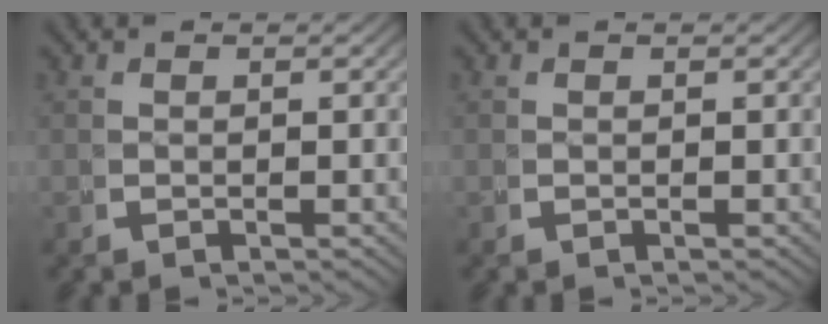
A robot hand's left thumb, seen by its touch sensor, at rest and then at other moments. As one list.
[{"total": 0.0}]